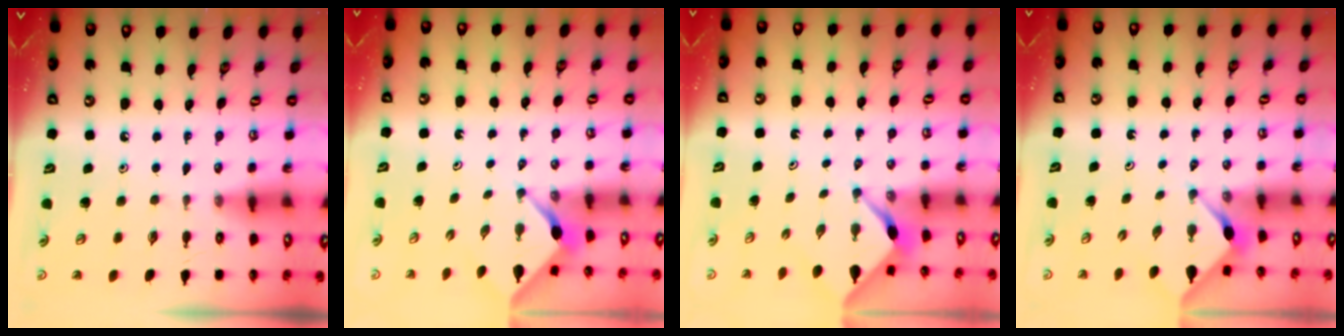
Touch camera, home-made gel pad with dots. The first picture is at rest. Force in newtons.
{"total": 2.5, "press": 2.4, "slide": 0.3}
{"total": 2.2, "press": 2.2, "slide": 0.3}
{"total": 2.8, "press": 2.8, "slide": 0.4}